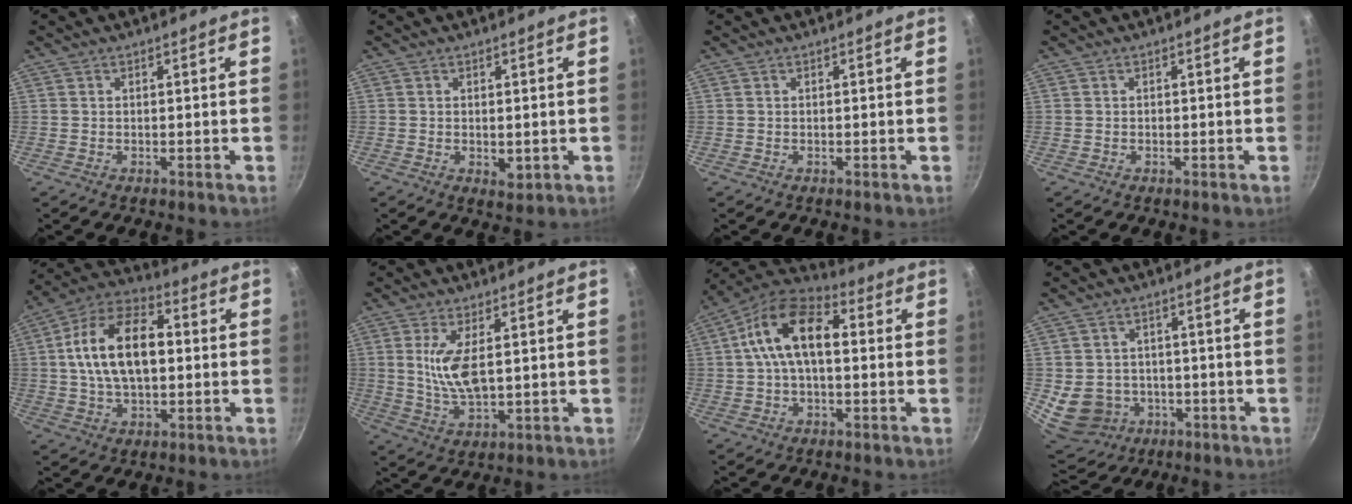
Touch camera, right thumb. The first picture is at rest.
{"total": 2.4, "force": [-0.1, 1.5, 1.9], "torque": [-0.028, -0.008, 0.001]}
{"total": 0.0}
{"total": 0.0}
{"total": 16.4, "force": [1.4, 9.5, 13.3], "torque": [-0.213, 0.029, 0.010]}
{"total": 7.7, "force": [1.7, 3.0, 6.9], "torque": [-0.132, -0.012, 0.039]}
{"total": 13.7, "force": [1.6, 7.6, 11.2], "torque": [-0.185, 0.037, 0.007]}
{"total": 11.3, "force": [-2.5, 9.9, 5.0], "torque": [-0.076, 0.019, -0.022]}